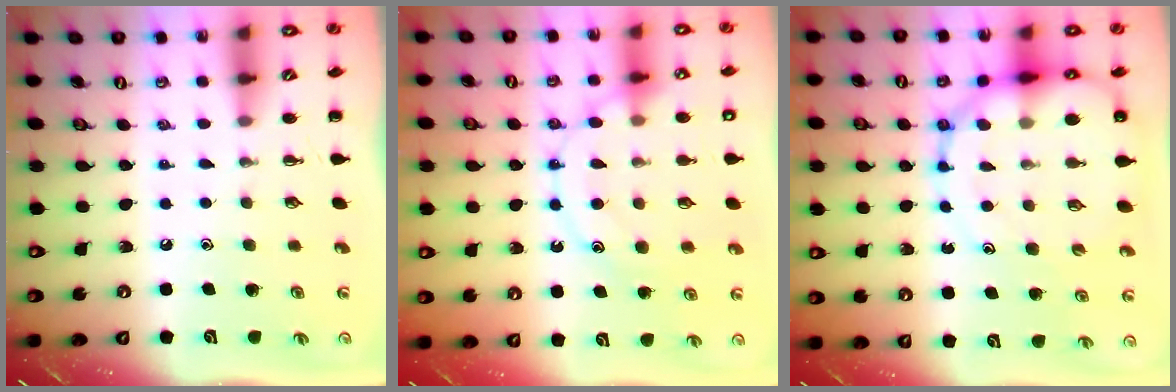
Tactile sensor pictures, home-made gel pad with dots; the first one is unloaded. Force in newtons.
{"total": 14.3, "press": 14.3, "slide": 1.0}
{"total": 15.9, "press": 15.5, "slide": 3.5}